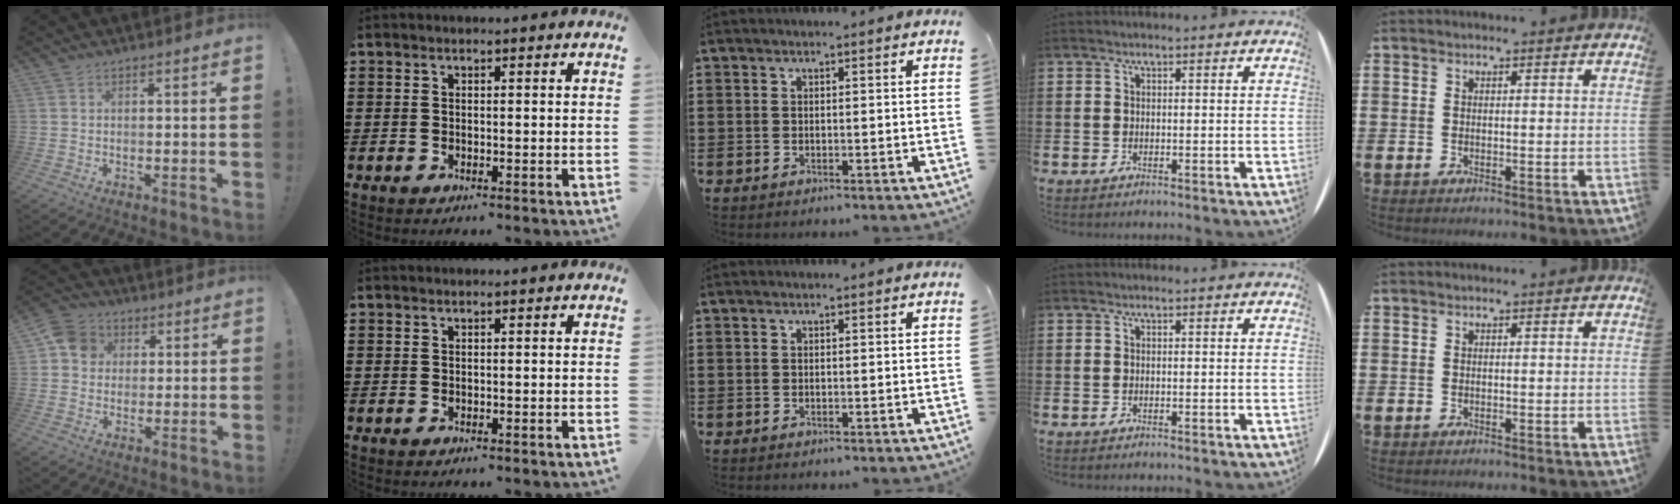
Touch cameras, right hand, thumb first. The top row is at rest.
{"thumb": {"total": 8.2, "force": [1.9, 7.3, 3.3], "torque": [-0.040, 0.003, 0.040]}}